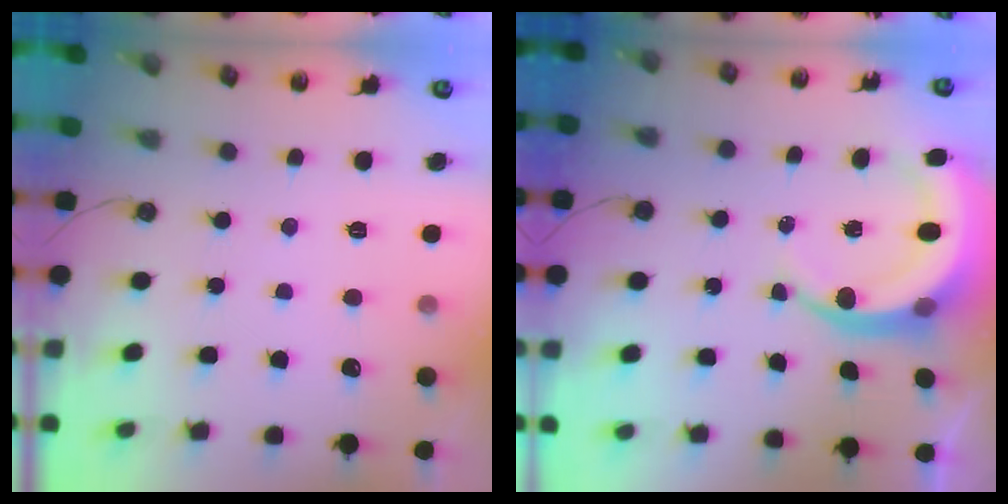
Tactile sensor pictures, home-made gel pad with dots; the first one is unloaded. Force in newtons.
{"total": 8.0, "press": 7.9, "slide": 1.0}